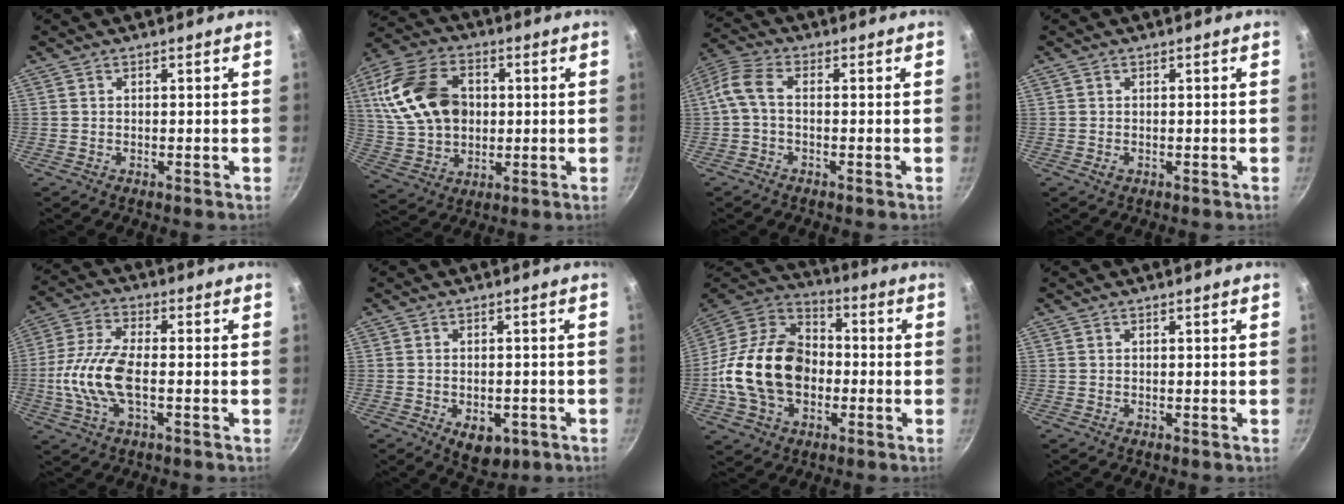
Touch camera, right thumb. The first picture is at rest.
{"total": 18.1, "force": [3.0, 13.1, 12.2], "torque": [-0.219, 0.013, 0.058]}
{"total": 5.7, "force": [-0.6, 3.3, 4.6], "torque": [-0.115, 0.023, -0.028]}
{"total": 1.0, "force": [-0.2, 0.8, 0.5], "torque": [-0.006, 0.000, -0.004]}
{"total": 11.7, "force": [-2.0, 4.8, 10.4], "torque": [-0.221, 0.021, -0.050]}
{"total": 6.7, "force": [-2.6, 4.2, 4.6], "torque": [-0.040, 0.009, -0.024]}
{"total": 21.0, "force": [-3.0, 15.0, 14.4], "torque": [-0.233, 0.040, -0.063]}
{"total": 0.0}